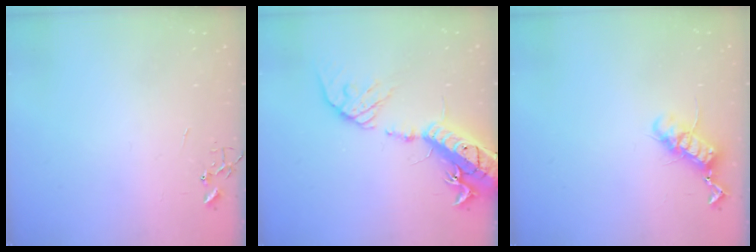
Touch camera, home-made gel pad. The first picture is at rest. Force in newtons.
{"total": 21.1, "press": 20.7, "slide": 4.1}
{"total": 11.7, "press": 11.7, "slide": 0.9}